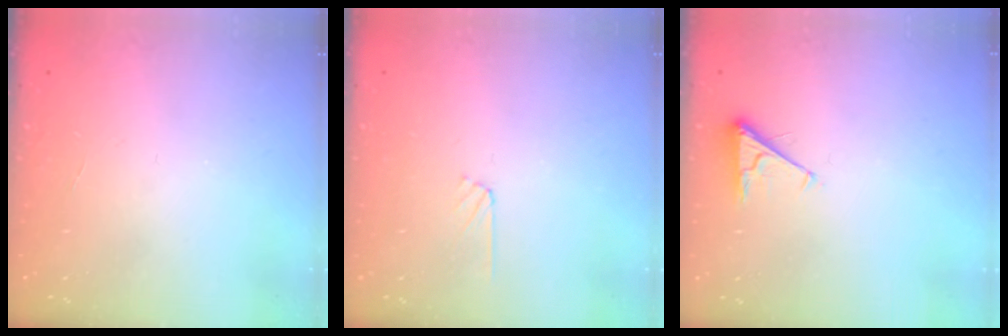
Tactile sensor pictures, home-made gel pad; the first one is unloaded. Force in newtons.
{"total": 4.2, "press": 4.1, "slide": 0.5}
{"total": 3.4, "press": 3.4, "slide": 0.7}